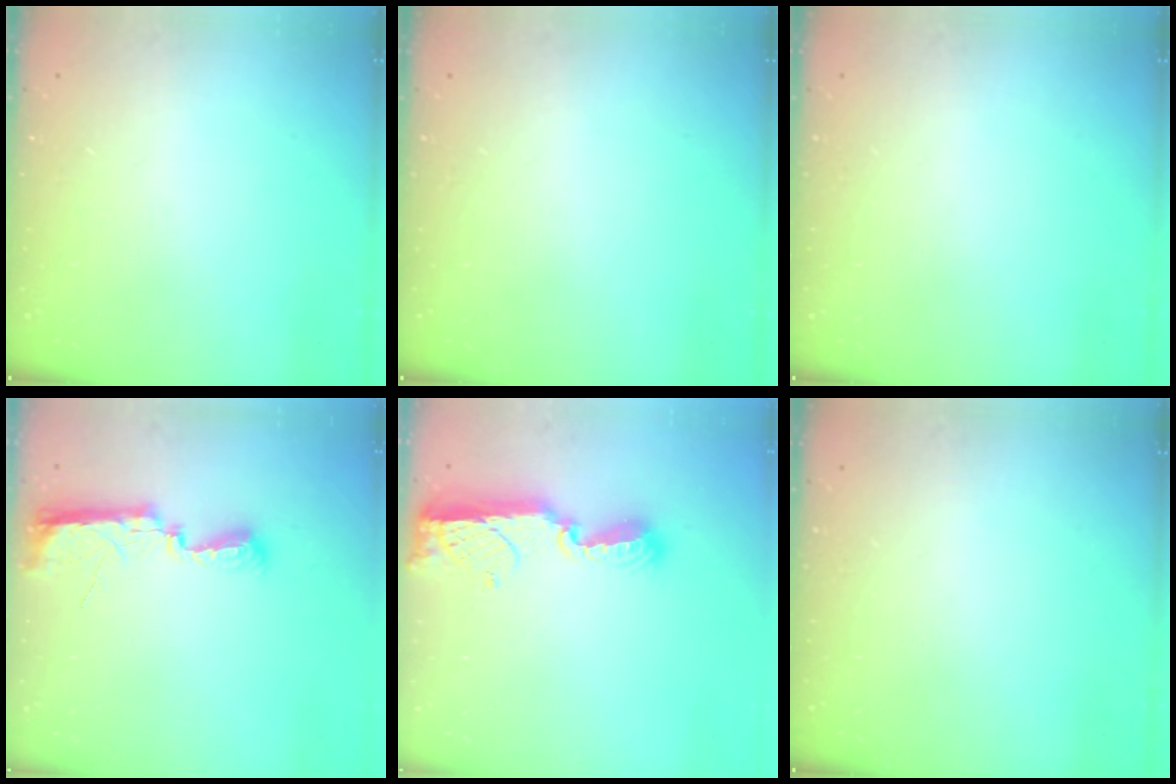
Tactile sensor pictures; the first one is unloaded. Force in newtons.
{"total": 0.0}
{"total": 0.0}
{"total": 7.9, "press": 7.8, "slide": 0.8}
{"total": 10.8, "press": 10.5, "slide": 2.5}
{"total": 0.0}